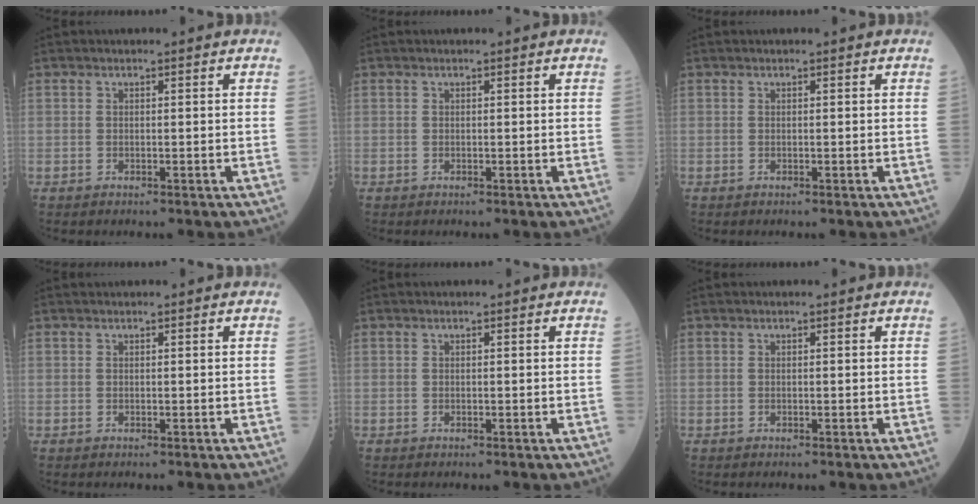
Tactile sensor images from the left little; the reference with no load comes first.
{"total": 0.0}
{"total": 0.0}
{"total": 0.0}
{"total": 0.0}
{"total": 0.0}